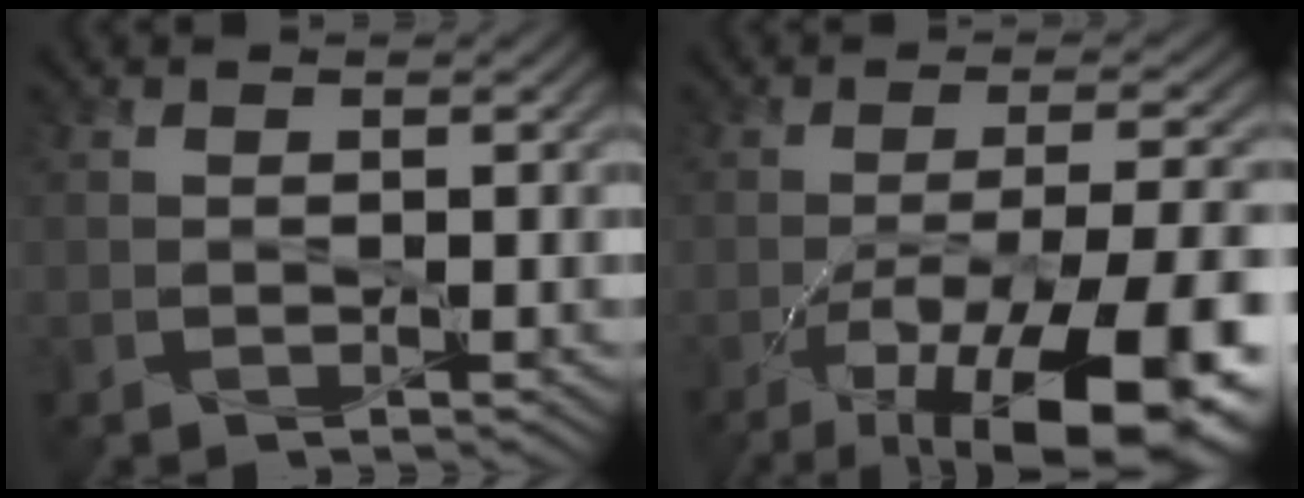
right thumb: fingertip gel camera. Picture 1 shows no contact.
{"total": 16.0, "force": [-8.8, 4.8, 12.5], "torque": [-0.194, -0.021, -0.129]}